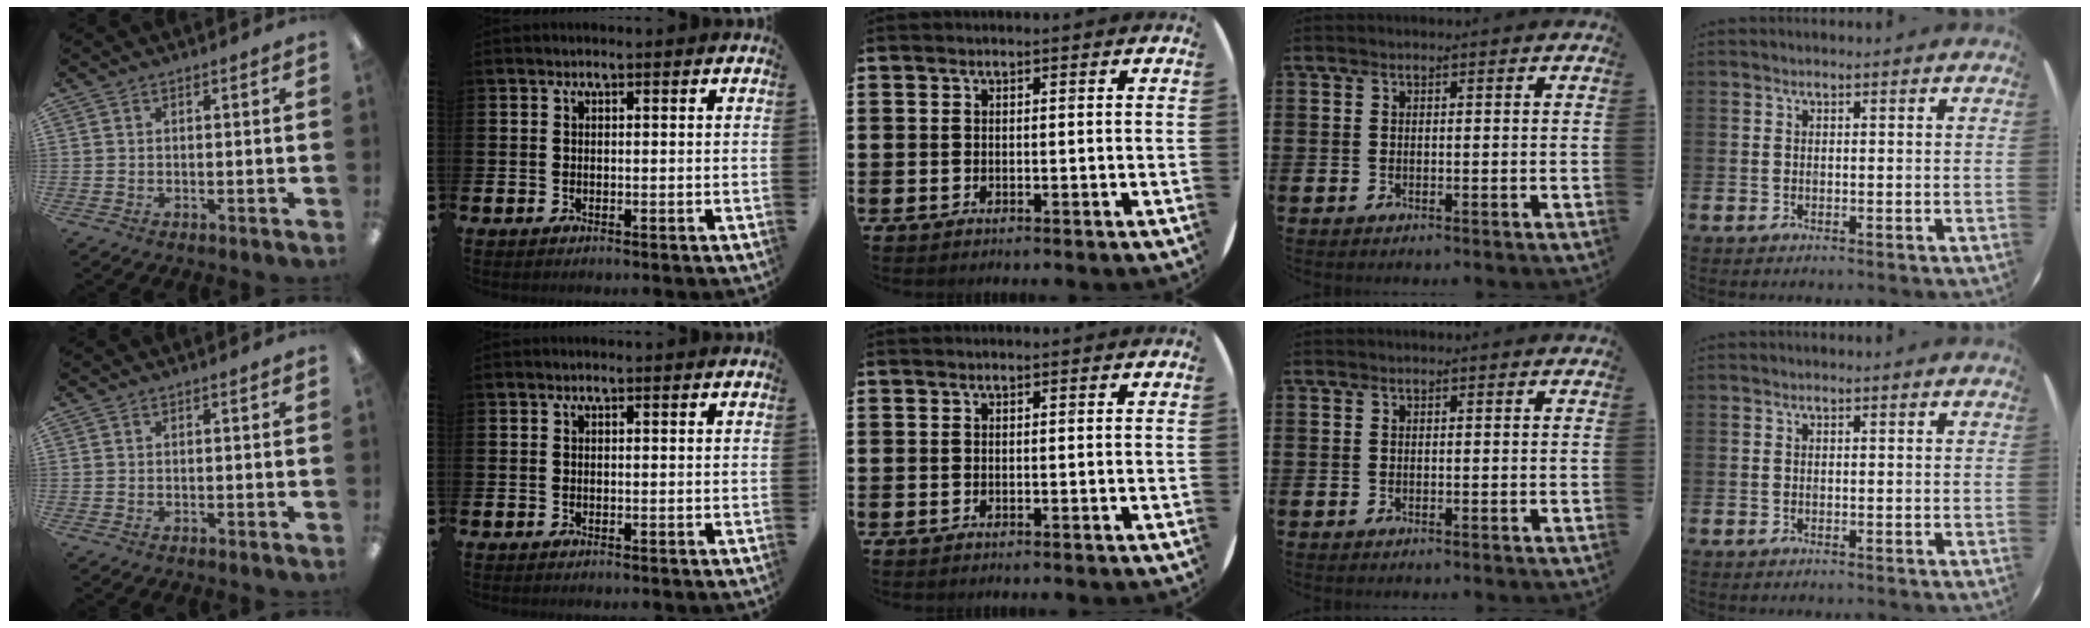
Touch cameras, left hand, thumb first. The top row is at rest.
{}